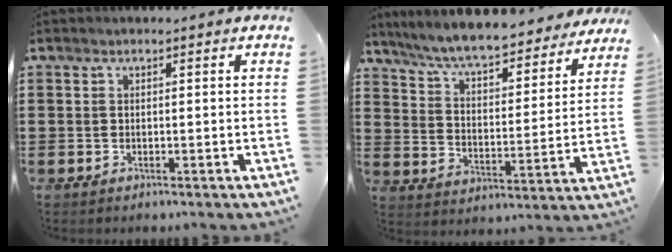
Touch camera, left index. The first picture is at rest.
{"total": 7.8, "force": [7.1, 0.3, 3.0], "torque": [-0.087, -0.043, 0.122]}